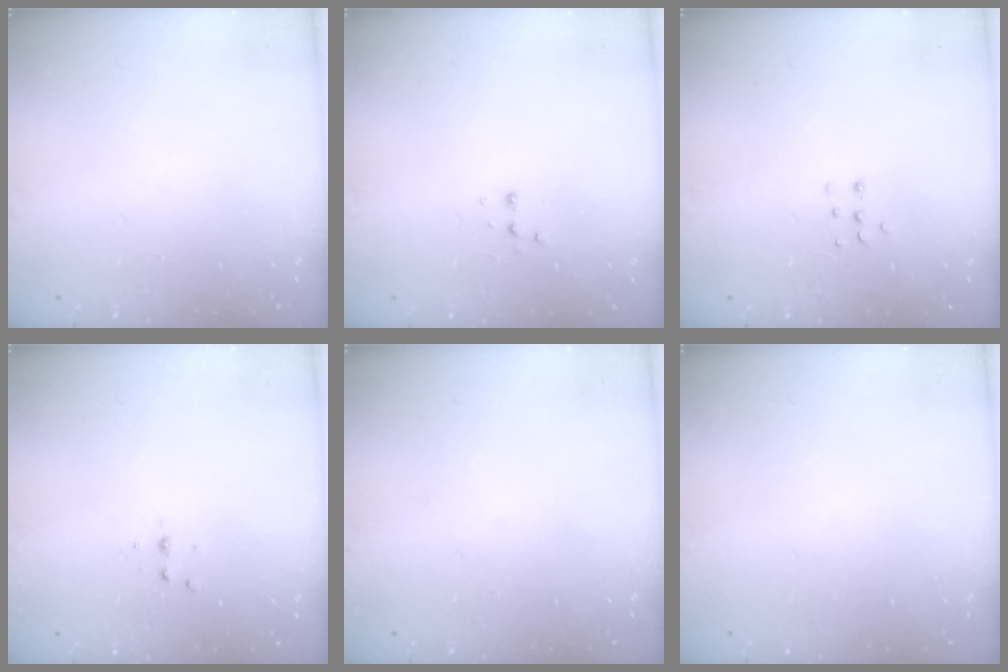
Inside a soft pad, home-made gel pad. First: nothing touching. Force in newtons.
{"total": 2.9, "press": 2.8, "slide": 1.0}
{"total": 4.3, "press": 4.3, "slide": 0.6}
{"total": 2.8, "press": 2.8, "slide": 0.4}
{"total": 0.0}
{"total": 0.0}